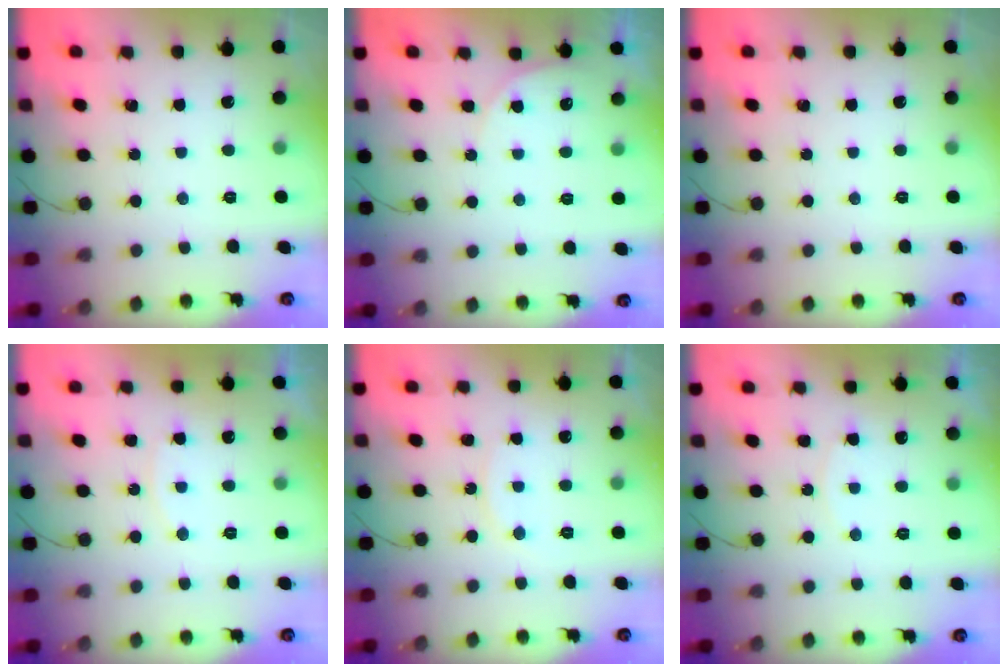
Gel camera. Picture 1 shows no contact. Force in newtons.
{"total": 4.4, "press": 4.4, "slide": 0.4}
{"total": 0.0}
{"total": 5.8, "press": 5.8, "slide": 0.5}
{"total": 4.0, "press": 3.9, "slide": 0.7}
{"total": 5.1, "press": 5.1, "slide": 0.6}